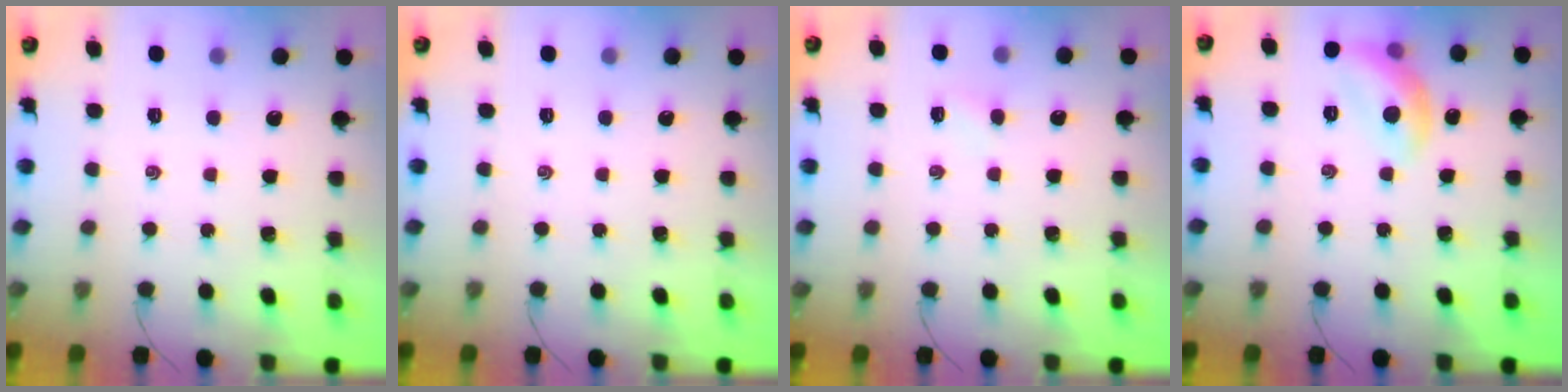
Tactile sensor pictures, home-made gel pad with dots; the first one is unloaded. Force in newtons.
{"total": 0.0}
{"total": 1.6, "press": 1.5, "slide": 0.5}
{"total": 10.6, "press": 10.6, "slide": 0.3}